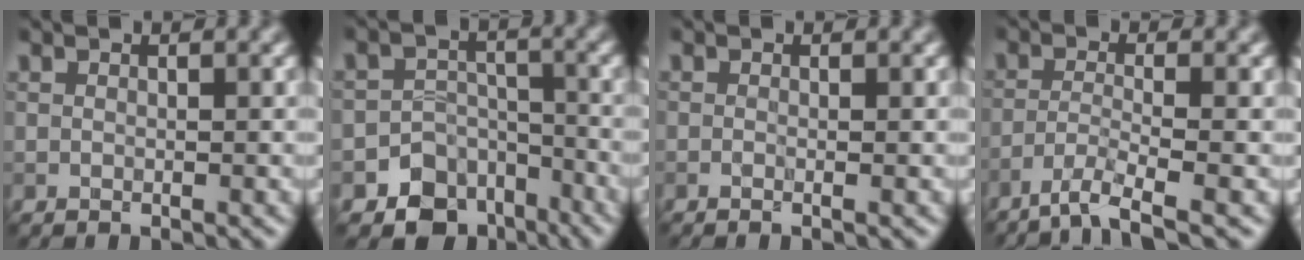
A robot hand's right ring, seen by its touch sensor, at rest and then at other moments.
{"total": 6.2, "force": [-3.8, 4.5, 1.9], "torque": [-0.005, 0.001, -0.062]}
{"total": 0.7, "force": [-0.1, 0.2, 0.7], "torque": [-0.009, -0.009, -0.006]}
{"total": 3.7, "force": [-2.6, 0.4, 2.5], "torque": [-0.045, -0.002, -0.059]}